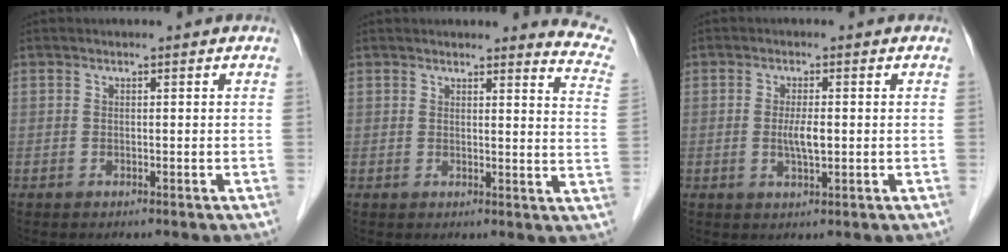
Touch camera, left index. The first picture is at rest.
{"total": 8.9, "force": [8.8, -0.2, 1.4], "torque": [-0.003, -0.076, 0.066]}
{"total": 3.0, "force": [-0.2, 0.6, 3.0], "torque": [-0.059, -0.003, -0.001]}